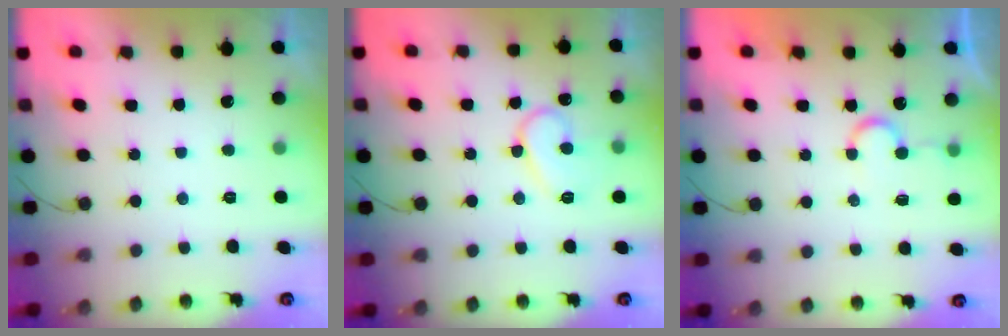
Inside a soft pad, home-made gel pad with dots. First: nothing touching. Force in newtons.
{"total": 11.1, "press": 11.0, "slide": 1.1}
{"total": 6.2, "press": 6.2, "slide": 0.5}